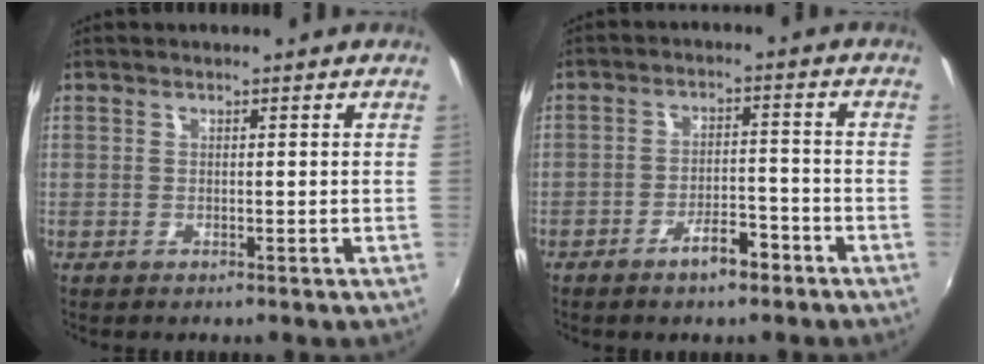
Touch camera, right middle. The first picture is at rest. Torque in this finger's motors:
{"motor_torque": [1.10, -1.04, 0.32, 0.12]}